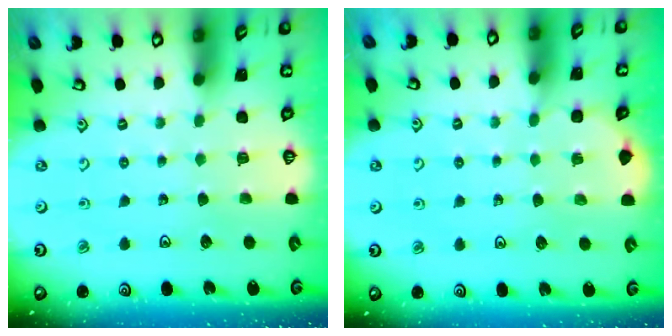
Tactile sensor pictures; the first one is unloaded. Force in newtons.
{"total": 2.7, "press": 2.7, "slide": 0.3}